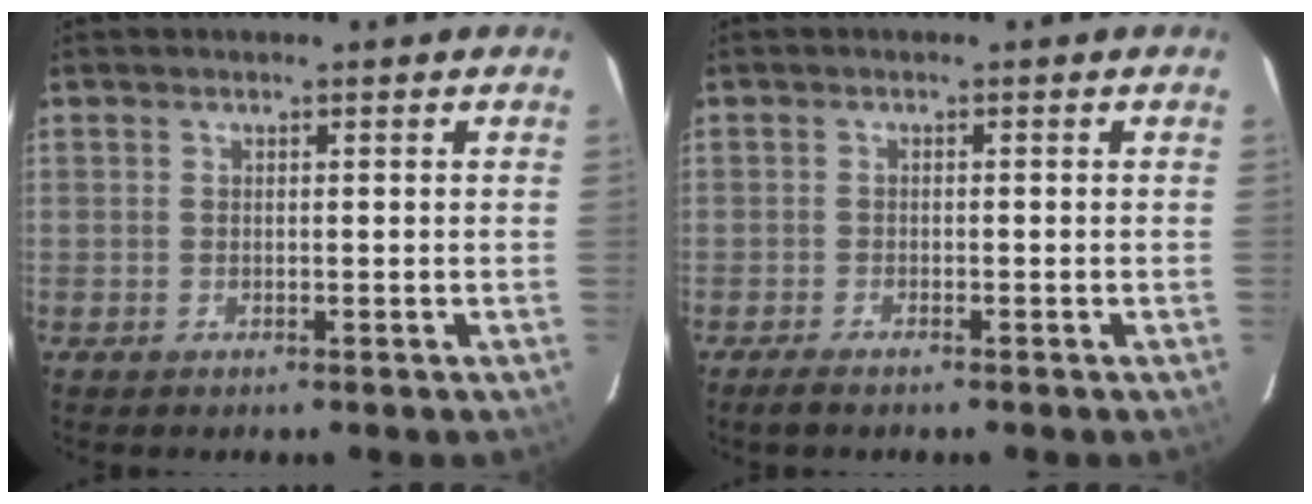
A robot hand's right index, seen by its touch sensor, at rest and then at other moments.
{"total": 2.3, "force": [-1.9, 0.4, 1.2], "torque": [-0.035, -0.005, -0.035]}